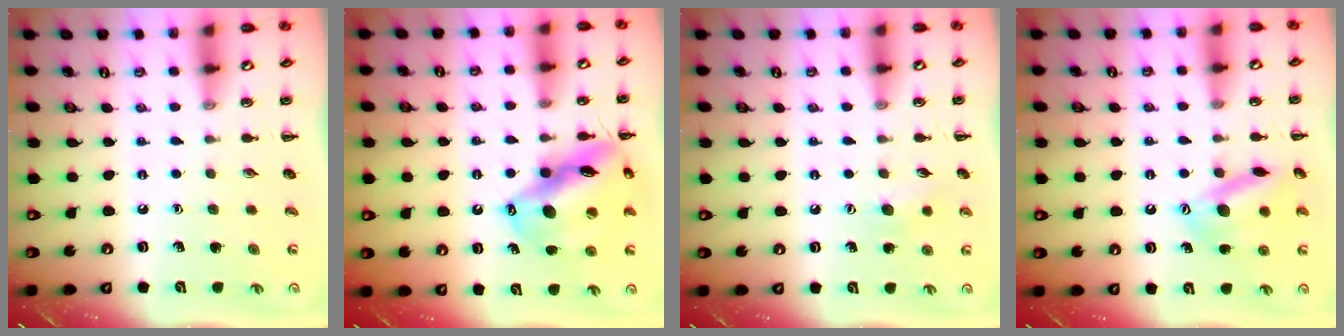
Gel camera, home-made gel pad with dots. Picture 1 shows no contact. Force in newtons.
{"total": 17.7, "press": 17.4, "slide": 3.2}
{"total": 6.2, "press": 6.0, "slide": 1.3}
{"total": 14.9, "press": 14.8, "slide": 1.3}